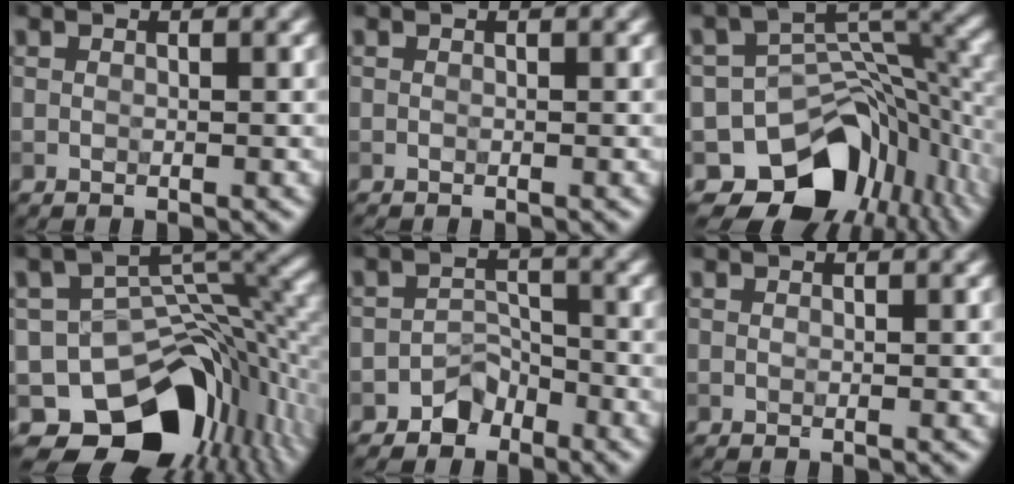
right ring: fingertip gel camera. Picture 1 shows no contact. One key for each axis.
{"total": 0.0}
{"total": 12.6, "fx": -7.3, "fy": 7.8, "fz": 6.7, "tx": -0.110, "ty": -0.010, "tz": -0.102}
{"total": 14.0, "fx": -6.9, "fy": 8.2, "fz": 9.0, "tx": -0.148, "ty": -0.007, "tz": -0.097}
{"total": 2.5, "fx": -2.0, "fy": 1.4, "fz": 0.3, "tx": 0.009, "ty": 0.013, "tz": -0.038}
{"total": 0.0}